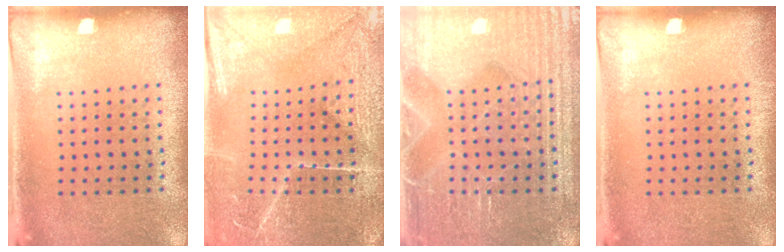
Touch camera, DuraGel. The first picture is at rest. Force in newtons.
{"total": 3.9, "press": 3.7, "slide": 1.3}
{"total": 4.4, "press": 4.3, "slide": 0.6}
{"total": 0.0}